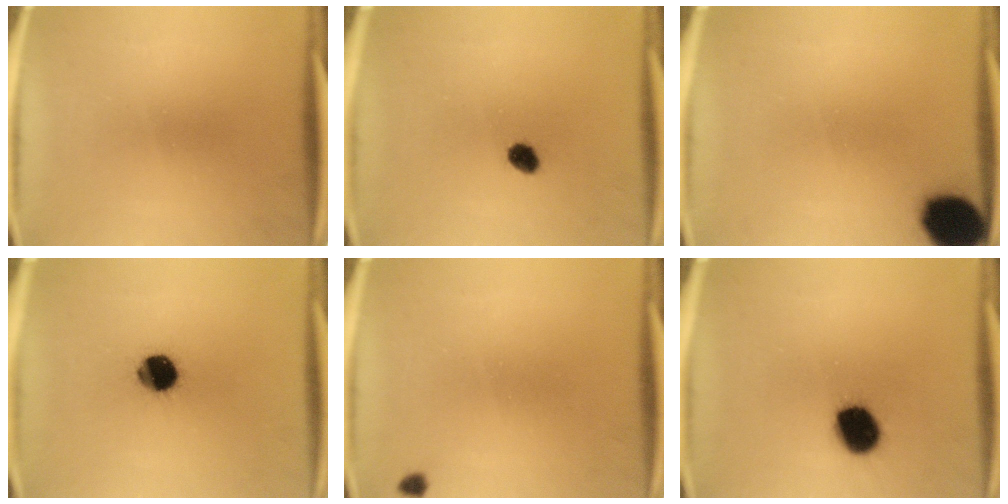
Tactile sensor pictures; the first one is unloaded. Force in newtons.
{"total": 3.0}
{"total": 13.2}
{"total": 9.8}
{"total": 1.0}
{"total": 10.5}